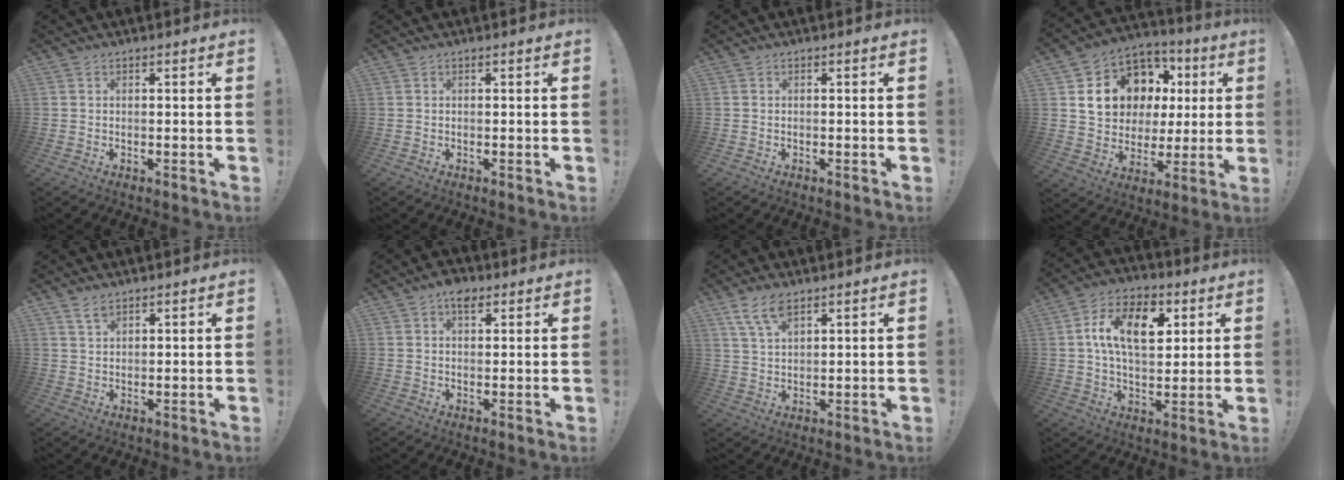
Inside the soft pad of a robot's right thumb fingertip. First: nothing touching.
{"total": 0.0}
{"total": 0.0}
{"total": 15.9, "force": [5.2, 13.1, 7.4], "torque": [-0.108, -0.025, 0.123]}
{"total": 3.0, "force": [2.4, 1.3, 1.4], "torque": [-0.017, -0.013, 0.042]}
{"total": 4.9, "force": [3.2, 2.8, 2.6], "torque": [-0.025, -0.011, 0.053]}
{"total": 7.1, "force": [4.5, 2.9, 4.6], "torque": [-0.083, -0.014, 0.084]}
{"total": 15.6, "force": [4.6, 8.9, 11.9], "torque": [-0.191, 0.000, 0.080]}